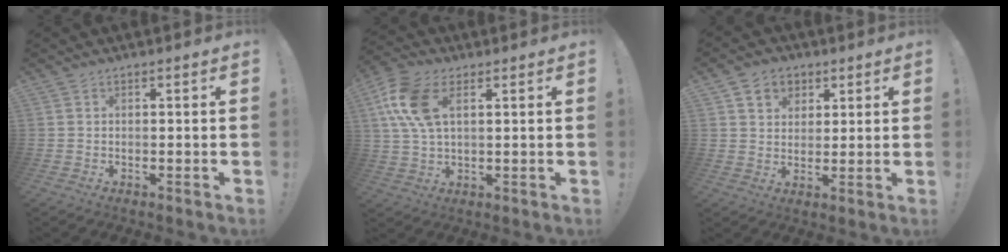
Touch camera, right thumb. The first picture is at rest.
{"total": 12.3, "force": [4.2, 7.0, 9.2], "torque": [-0.196, 0.002, 0.082]}
{"total": 7.0, "force": [3.2, 5.9, 1.7], "torque": [-0.017, -0.018, 0.062]}